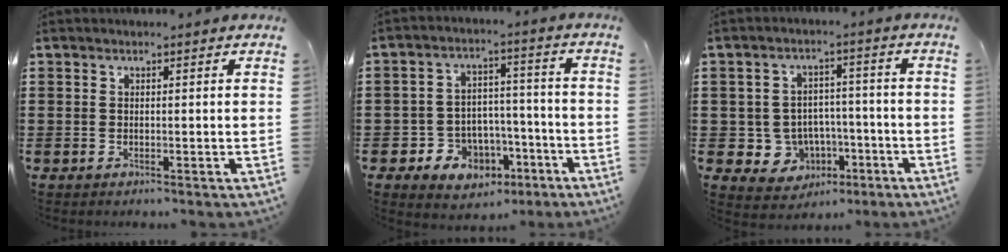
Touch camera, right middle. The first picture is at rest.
{"total": 6.3, "force": [-3.6, 4.9, 1.4], "torque": [-0.042, 0.024, -0.066]}
{"total": 5.6, "force": [-1.6, 5.2, 1.2], "torque": [-0.033, 0.008, -0.026]}